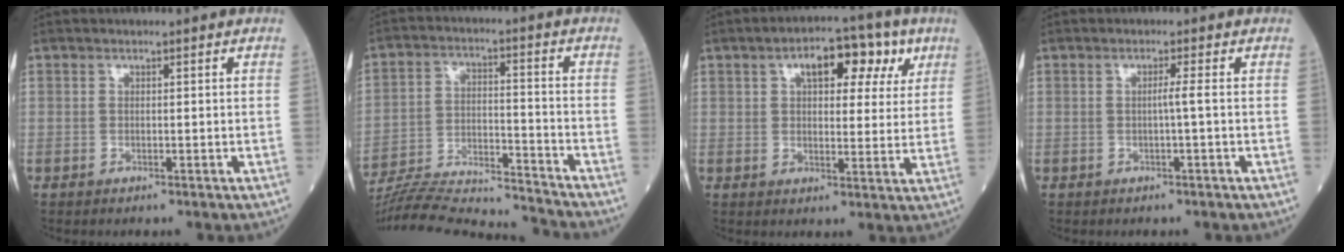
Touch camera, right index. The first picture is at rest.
{"total": 19.6, "force": [-18.9, 1.0, 5.1], "torque": [-0.116, -0.003, -0.298]}
{"total": 9.9, "force": [4.7, 4.6, 7.4], "torque": [-0.099, 0.025, 0.064]}
{"total": 1.2, "force": [-0.2, -0.5, 1.1], "torque": [-0.014, 0.002, -0.007]}